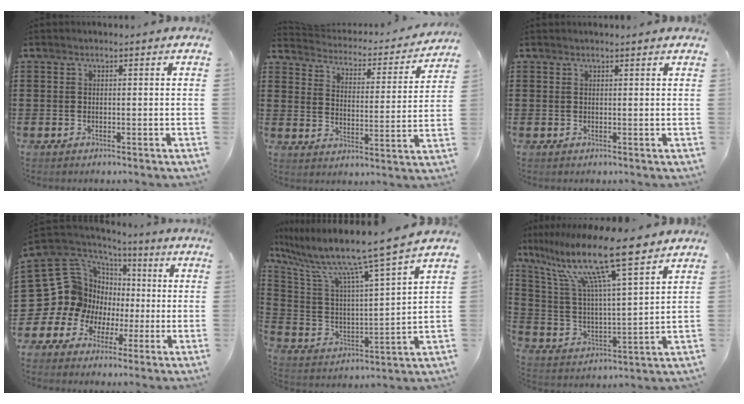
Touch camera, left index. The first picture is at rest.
{"total": 2.8, "force": [2.8, 0.5, 0.3], "torque": [-0.028, -0.024, 0.038]}
{"total": 0.8, "force": [0.7, 0.0, 0.2], "torque": [-0.005, -0.001, 0.015]}
{"total": 11.6, "force": [-0.2, 11.4, 2.2], "torque": [-0.109, -0.037, 0.012]}
{"total": 9.5, "force": [7.7, -0.3, 5.6], "torque": [-0.143, -0.058, 0.119]}
{"total": 13.4, "force": [10.3, 0.8, 8.5], "torque": [-0.192, -0.057, 0.172]}